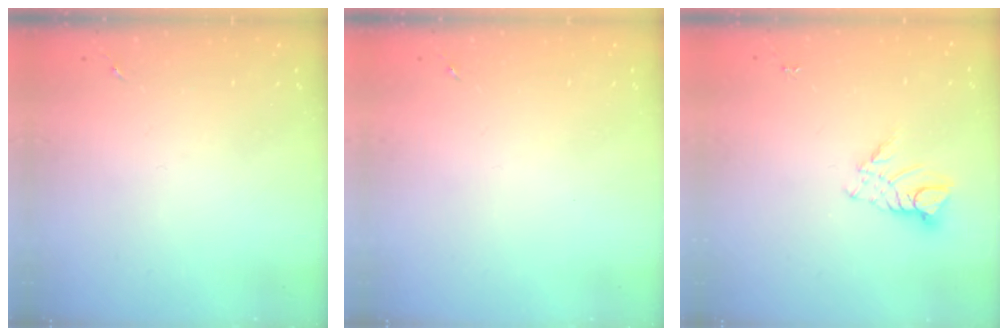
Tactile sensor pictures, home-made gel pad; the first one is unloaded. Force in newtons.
{"total": 0.0}
{"total": 6.7, "press": 6.7, "slide": 0.5}